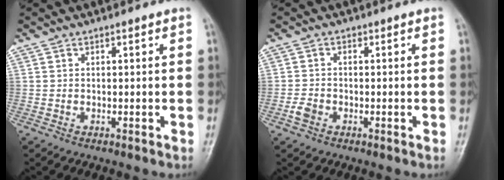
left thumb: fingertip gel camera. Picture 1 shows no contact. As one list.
[{"total": 2.6, "force": [-1.1, 2.0, 1.2], "torque": [-0.018, 0.004, -0.023]}]